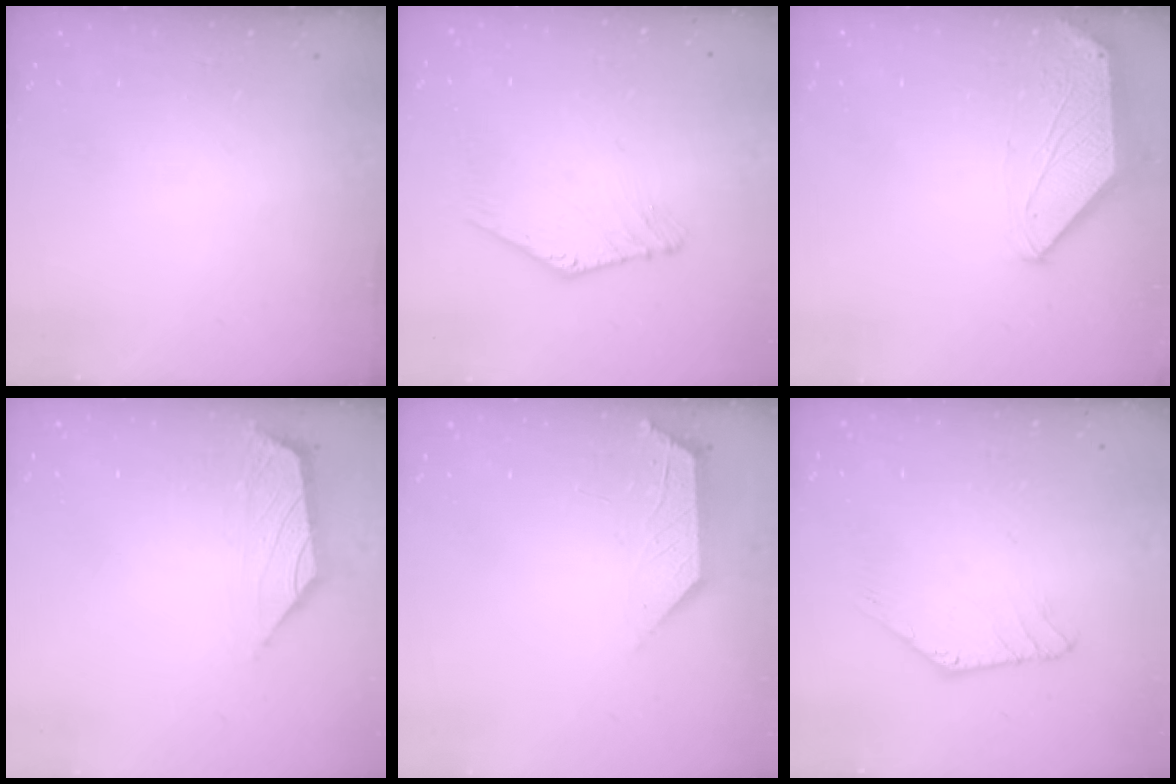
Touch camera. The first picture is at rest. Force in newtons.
{"total": 1.3, "press": 1.3, "slide": 0.3}
{"total": 0.5, "press": 0.5, "slide": 0.3}
{"total": 1.4, "press": 1.2, "slide": 0.6}
{"total": 2.0, "press": 1.9, "slide": 0.4}
{"total": 1.5, "press": 1.5, "slide": 0.0}